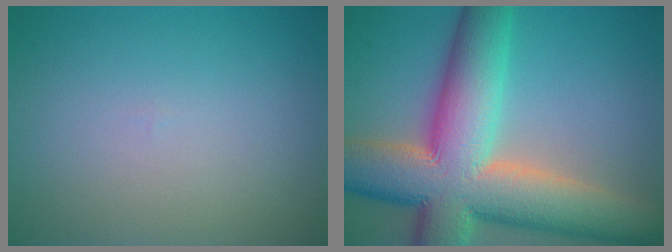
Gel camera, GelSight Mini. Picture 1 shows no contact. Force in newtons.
{"total": 14.6, "press": 14.6, "slide": 1.0}